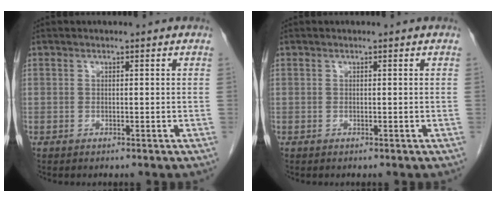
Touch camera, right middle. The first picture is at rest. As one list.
[{"total": 0.0}]